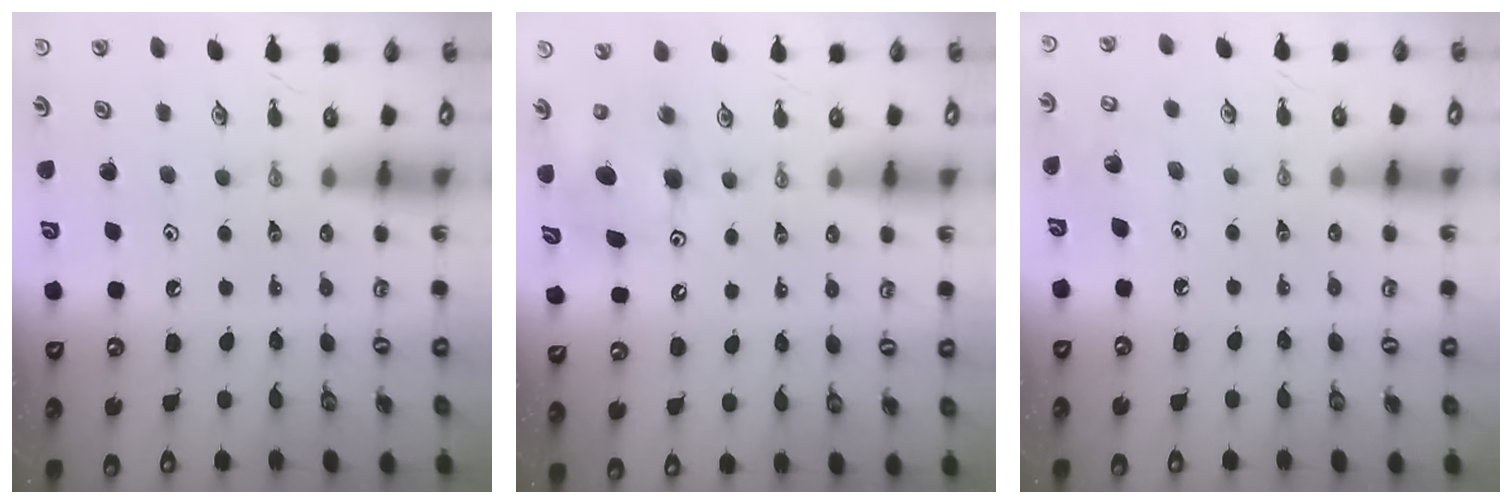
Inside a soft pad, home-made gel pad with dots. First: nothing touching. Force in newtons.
{"total": 8.2, "press": 8.0, "slide": 1.7}
{"total": 5.8, "press": 5.8, "slide": 0.9}